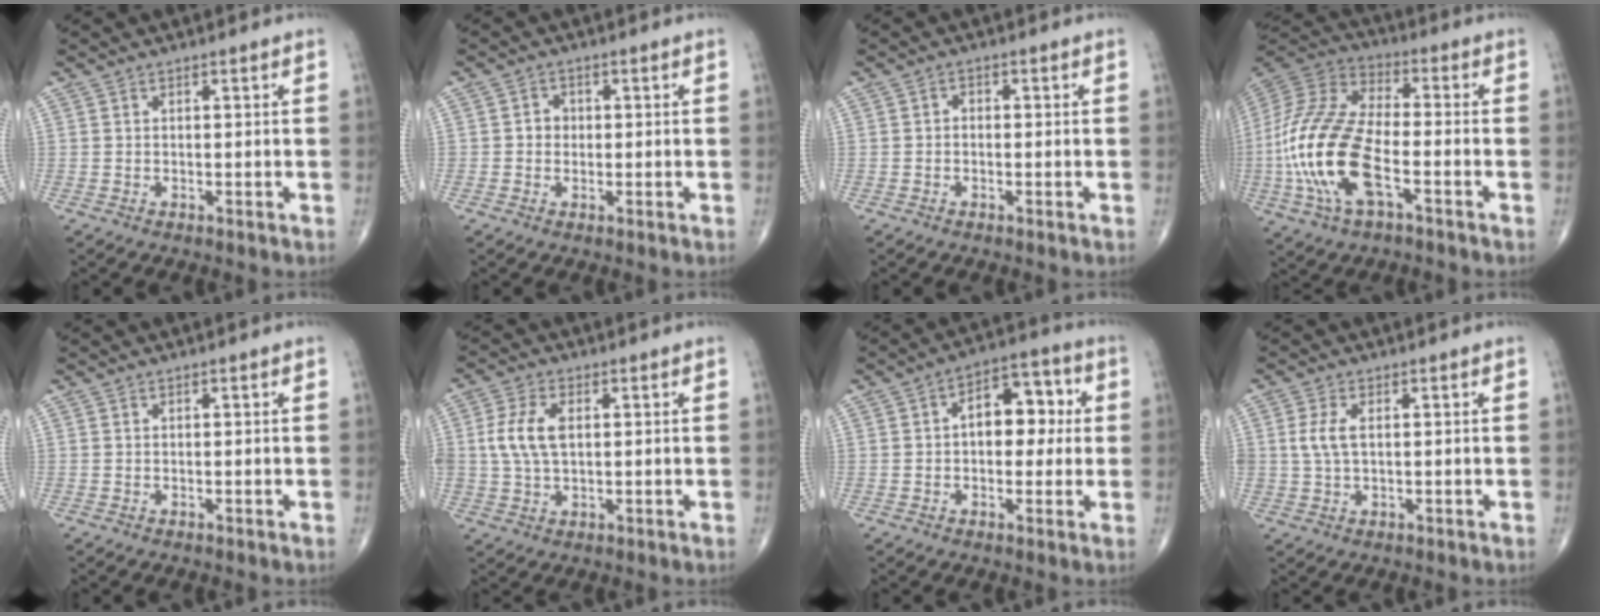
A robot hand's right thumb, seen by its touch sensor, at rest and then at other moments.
{"total": 2.3, "force": [-0.1, 2.1, 0.9], "torque": [0.002, 0.007, -0.005]}
{"total": 1.1, "force": [-0.3, 0.9, 0.6], "torque": [-0.001, 0.006, -0.010]}
{"total": 20.8, "force": [-5.7, 9.3, 17.7], "torque": [-0.393, 0.018, -0.107]}
{"total": 0.0}
{"total": 7.3, "force": [1.0, 4.2, 5.9], "torque": [-0.129, 0.005, 0.021]}
{"total": 10.4, "force": [1.2, 6.5, 8.1], "torque": [-0.079, 0.027, 0.009]}
{"total": 3.8, "force": [0.6, 2.0, 3.2], "torque": [-0.078, 0.004, 0.014]}